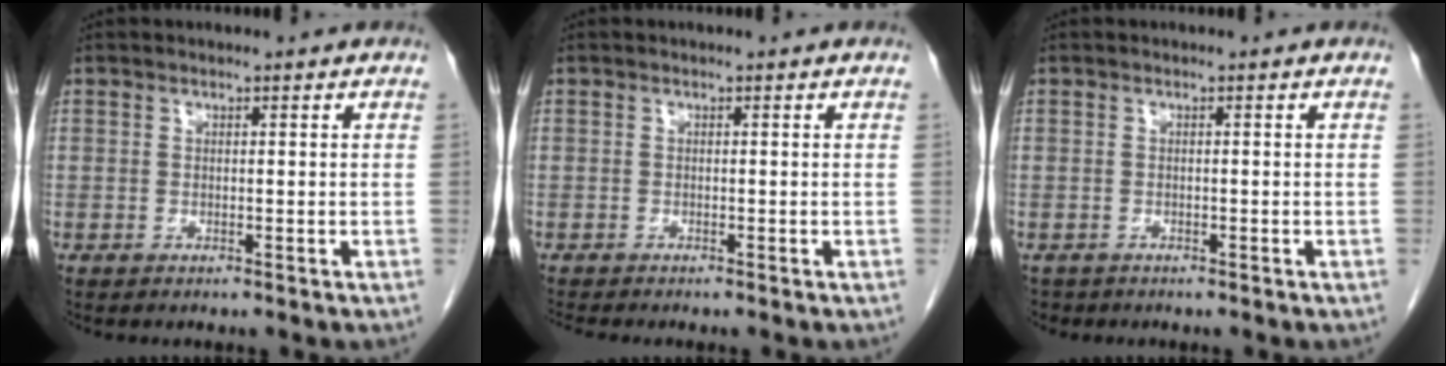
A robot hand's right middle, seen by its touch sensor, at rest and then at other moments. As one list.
[{"total": 1.4, "force": [-1.3, -0.4, 0.4], "torque": [-0.011, -0.005, -0.023]}, {"total": 1.4, "force": [-1.1, 0.9, 0.1], "torque": [-0.012, -0.001, -0.017]}]